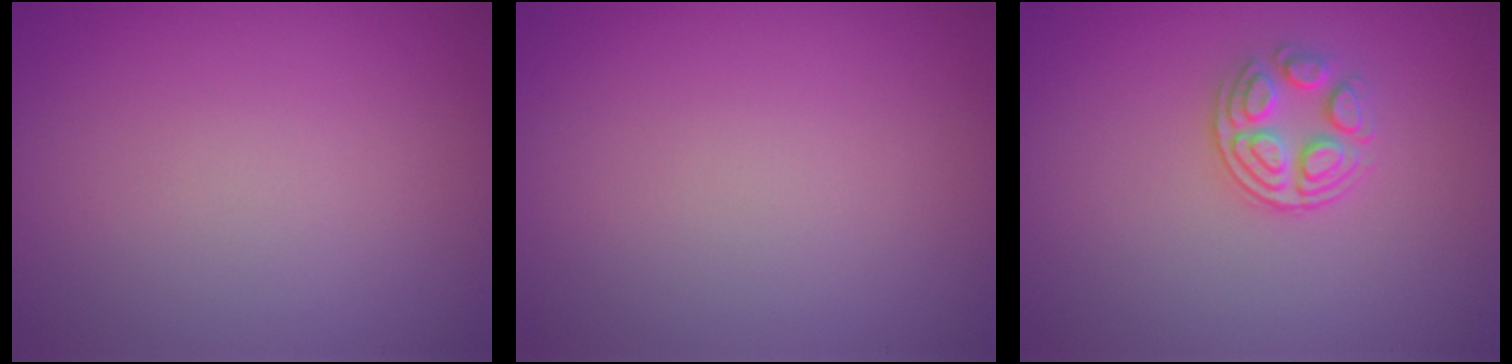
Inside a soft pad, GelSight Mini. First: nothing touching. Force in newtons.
{"total": 0.0}
{"total": 3.0, "press": 2.6, "slide": 1.5}